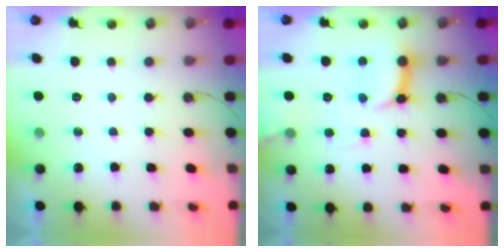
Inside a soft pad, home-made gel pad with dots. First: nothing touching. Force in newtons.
{"total": 12.2, "press": 12.2, "slide": 1.2}